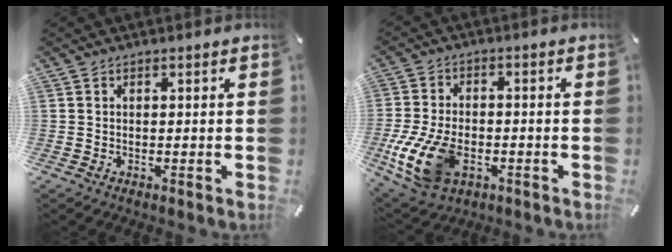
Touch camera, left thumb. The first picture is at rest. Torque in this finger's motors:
{"motor_torque": [0.45, 2.56, 0.42, 0.32, 0.47]}